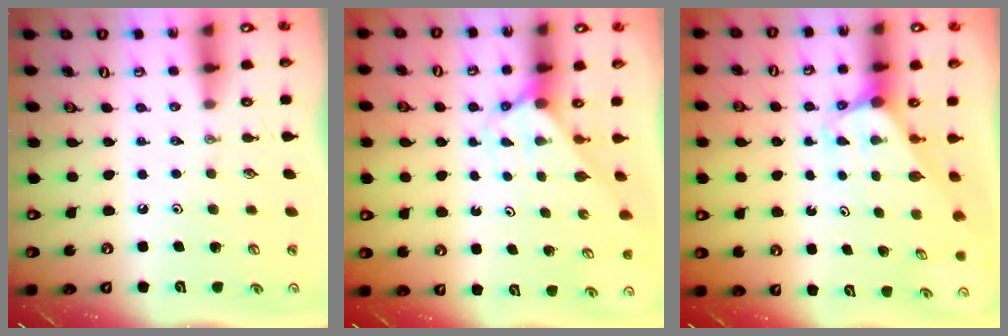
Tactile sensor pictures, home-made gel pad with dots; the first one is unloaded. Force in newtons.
{"total": 2.4, "press": 2.4, "slide": 0.2}
{"total": 2.9, "press": 2.9, "slide": 0.1}